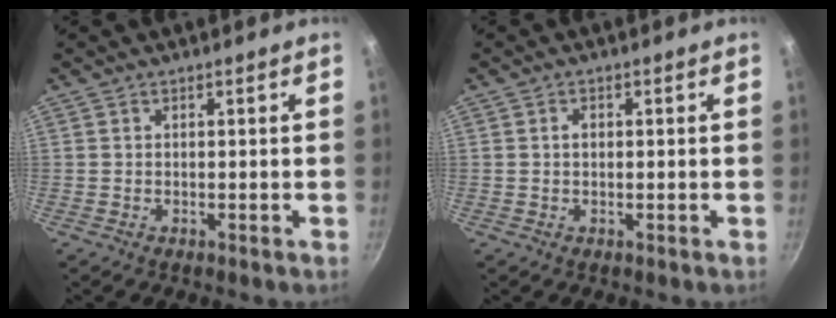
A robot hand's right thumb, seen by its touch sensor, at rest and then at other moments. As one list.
[{"total": 1.5, "force": [0.1, 1.1, 1.0], "torque": [-0.013, 0.006, 0.001]}]